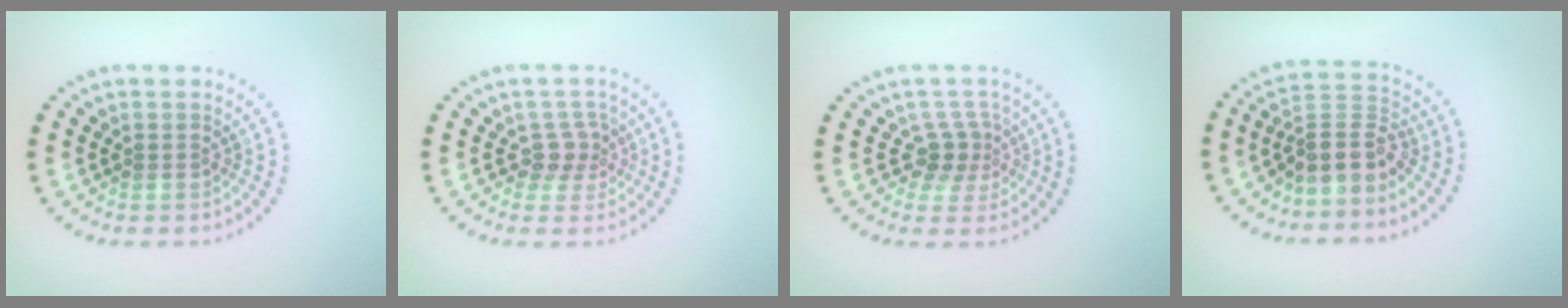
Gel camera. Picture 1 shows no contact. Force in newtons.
{"total": 2.0, "press": 1.6, "slide": 1.2}
{"total": 2.5, "press": 1.7, "slide": 1.8}
{"total": 4.0, "press": 3.3, "slide": 2.1}